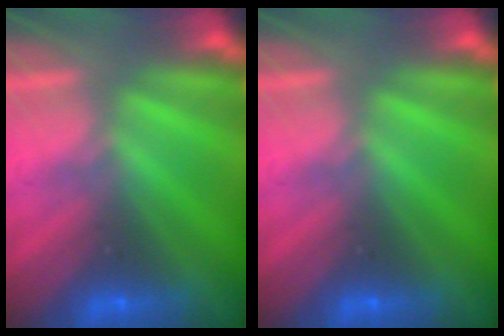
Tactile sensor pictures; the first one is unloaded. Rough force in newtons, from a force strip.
{"total": 0.0}